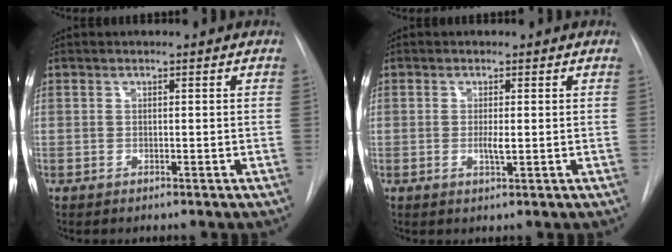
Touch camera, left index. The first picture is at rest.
{"total": 1.7, "force": [-0.1, 0.3, 1.6], "torque": [-0.031, -0.003, -0.003]}